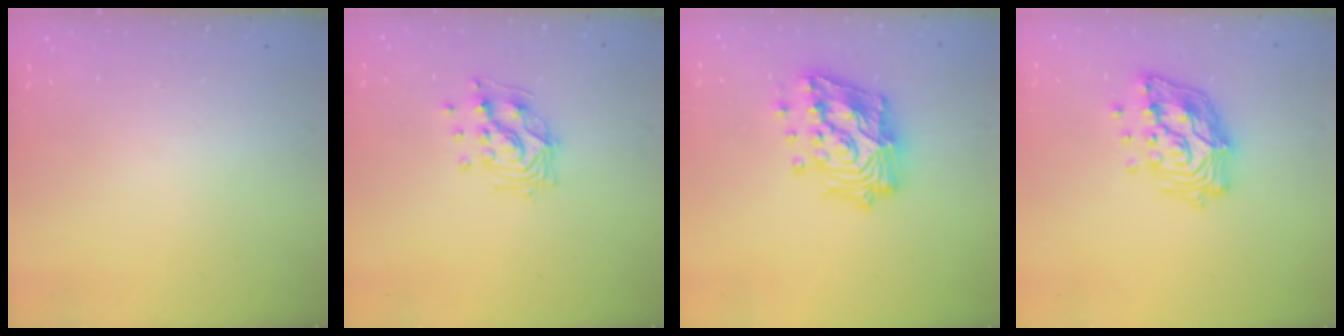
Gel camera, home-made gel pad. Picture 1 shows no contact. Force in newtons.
{"total": 11.0, "press": 11.0, "slide": 0.9}
{"total": 20.1, "press": 19.9, "slide": 3.0}
{"total": 14.9, "press": 14.8, "slide": 1.7}